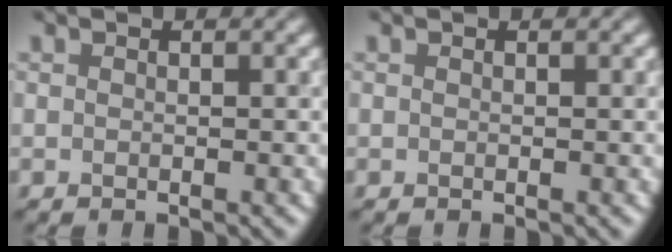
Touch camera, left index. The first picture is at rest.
{"total": 0.0}